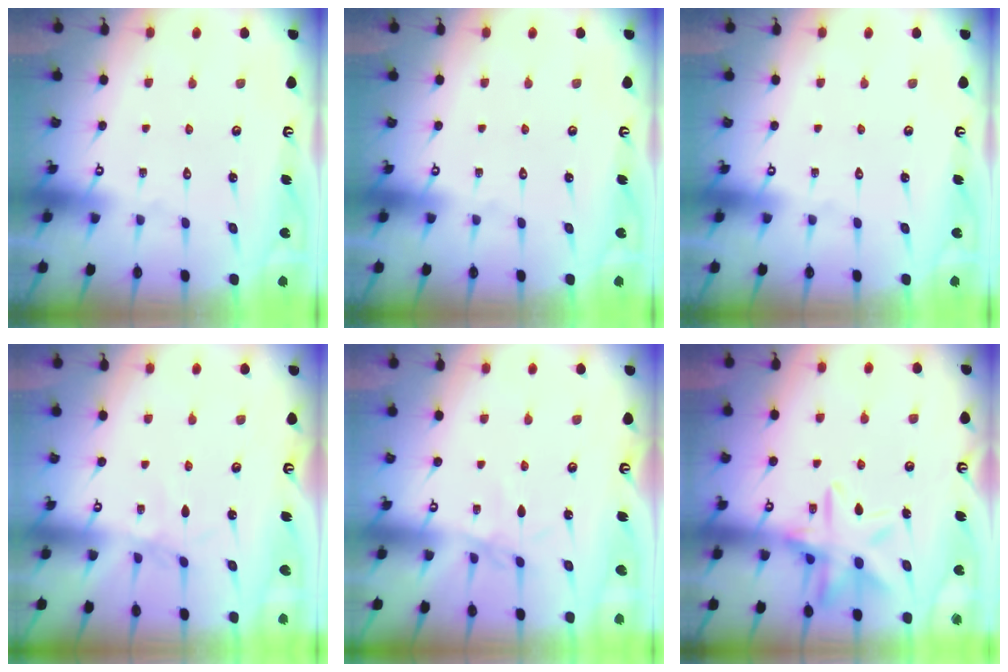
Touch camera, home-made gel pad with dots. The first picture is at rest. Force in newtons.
{"total": 0.0}
{"total": 0.0}
{"total": 1.6, "press": 1.6, "slide": 0.3}
{"total": 2.4, "press": 2.3, "slide": 0.4}
{"total": 13.2, "press": 13.2, "slide": 1.1}